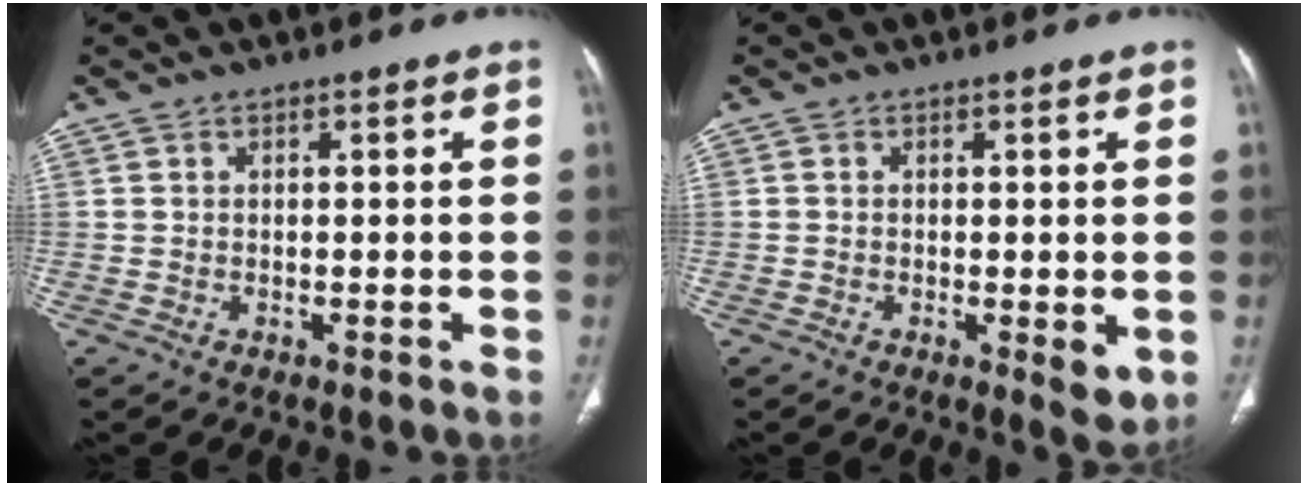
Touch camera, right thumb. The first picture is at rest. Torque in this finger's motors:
{"motor_torque": [0.40, 1.31, -0.21, 0.07, 0.12]}